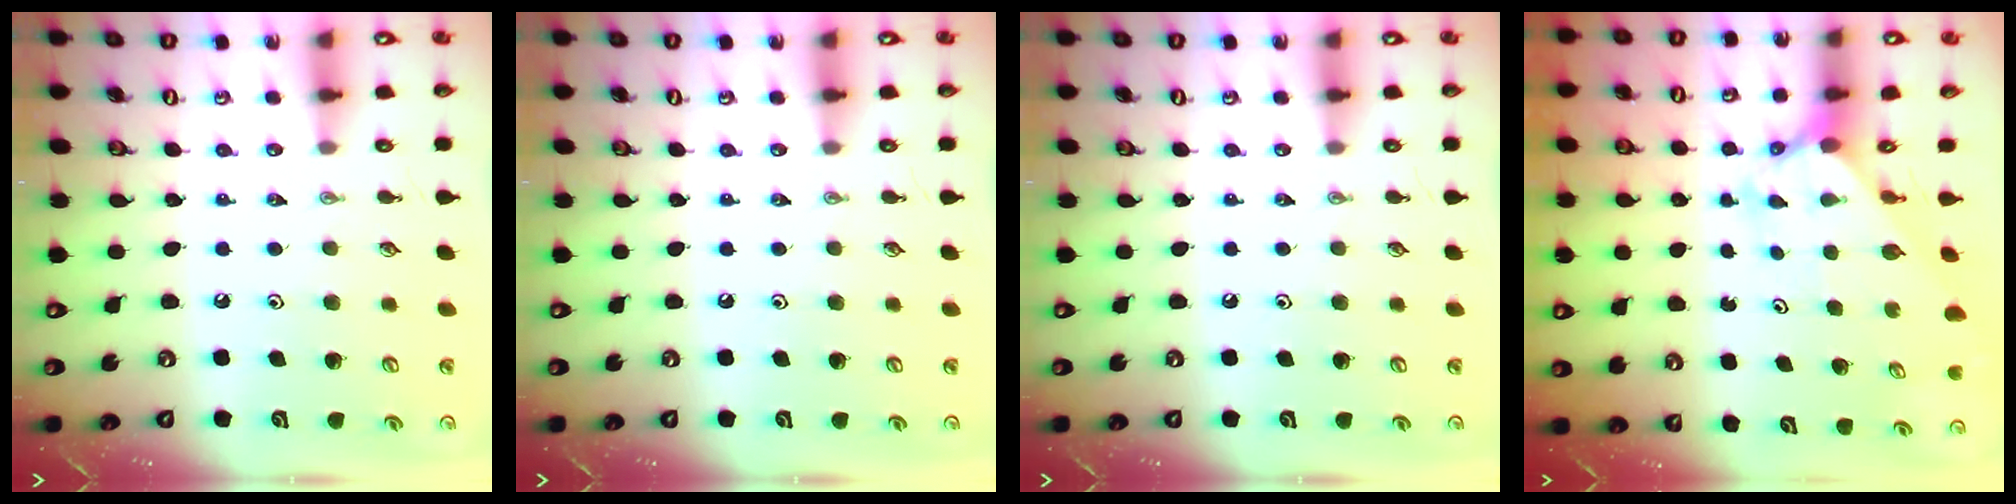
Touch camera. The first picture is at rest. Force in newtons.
{"total": 0.0}
{"total": 0.0}
{"total": 2.4, "press": 2.4, "slide": 0.2}